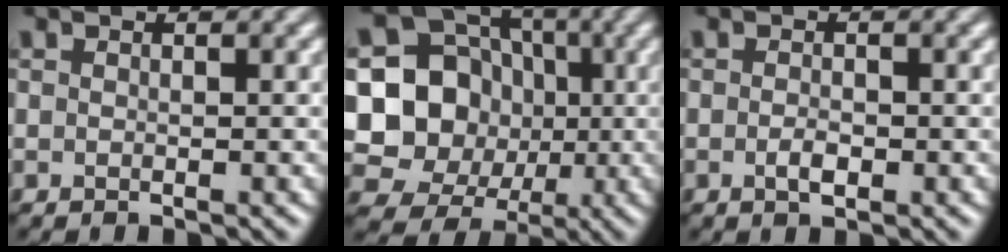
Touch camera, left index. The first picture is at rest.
{"total": 11.1, "force": [0.6, 10.2, 4.4], "torque": [-0.080, 0.008, -0.014]}
{"total": 1.0, "force": [-0.2, 0.4, 0.9], "torque": [-0.017, 0.001, -0.006]}